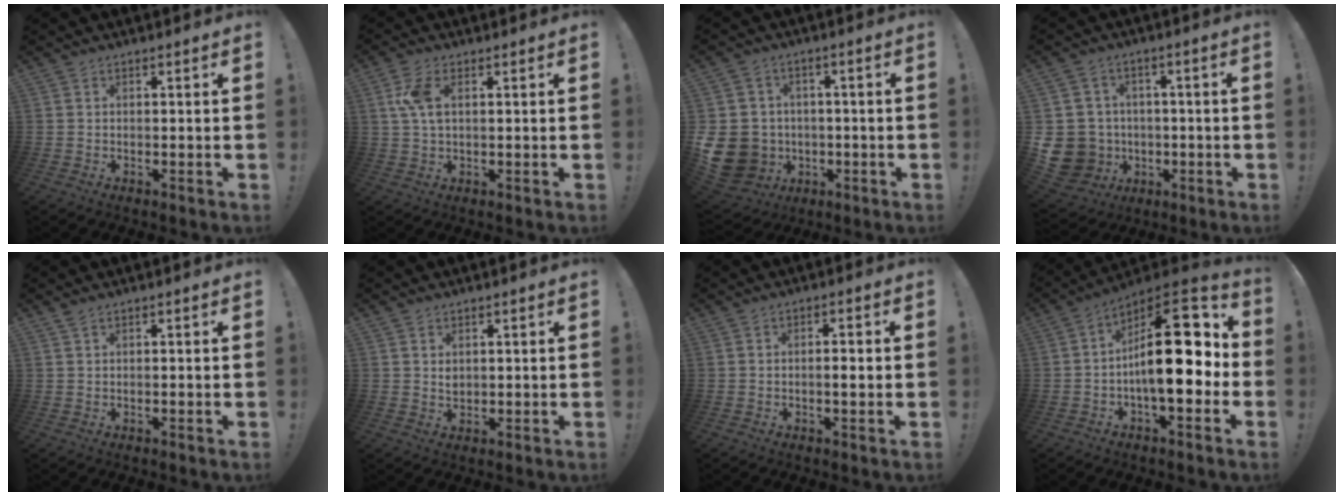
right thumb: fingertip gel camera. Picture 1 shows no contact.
{"total": 6.6, "force": [1.8, 3.3, 5.5], "torque": [-0.114, 0.005, 0.033]}
{"total": 13.6, "force": [-2.8, 12.0, 5.6], "torque": [-0.124, 0.015, -0.046]}
{"total": 10.8, "force": [-1.8, 10.1, 3.3], "torque": [-0.094, 0.008, -0.023]}
{"total": 0.9, "force": [0.7, 0.1, 0.6], "torque": [-0.006, -0.003, 0.011]}
{"total": 2.1, "force": [1.1, 1.6, 0.8], "torque": [-0.011, -0.006, 0.019]}
{"total": 2.4, "force": [-0.4, 0.4, 2.3], "torque": [-0.026, -0.004, -0.012]}
{"total": 22.1, "force": [0.6, 8.8, 20.2], "torque": [-0.299, -0.002, 0.011]}